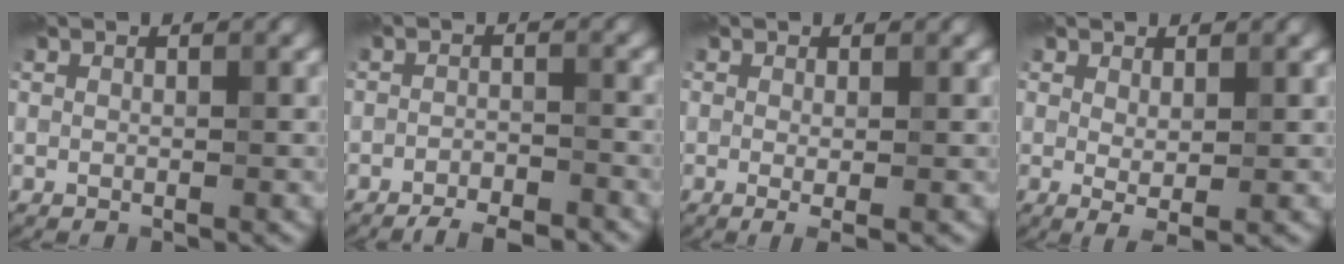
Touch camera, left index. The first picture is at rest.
{"total": 4.3, "force": [-3.7, 1.1, 2.0], "torque": [-0.028, -0.004, -0.057]}
{"total": 1.7, "force": [-0.2, 0.3, 1.6], "torque": [-0.030, -0.009, -0.004]}
{"total": 1.6, "force": [0.4, 0.3, 1.5], "torque": [-0.026, -0.010, 0.010]}